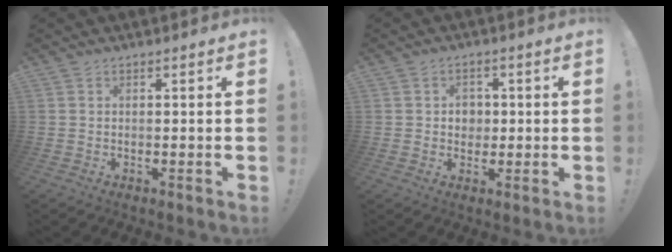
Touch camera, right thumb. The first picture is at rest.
{"total": 4.6, "force": [0.5, 4.2, 1.8], "torque": [-0.024, -0.002, 0.005]}